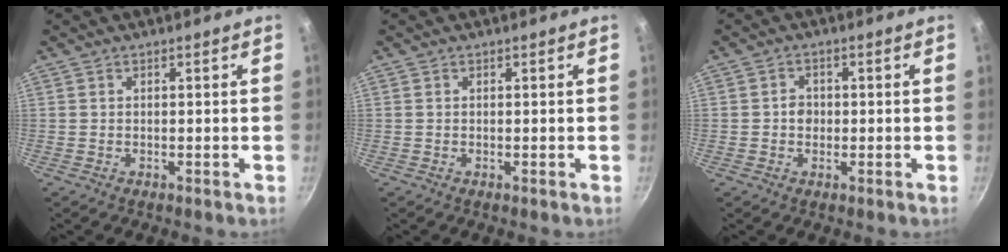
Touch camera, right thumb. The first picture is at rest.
{"total": 0.0}
{"total": 2.4, "force": [-0.2, 2.1, 1.2], "torque": [-0.004, 0.006, -0.008]}